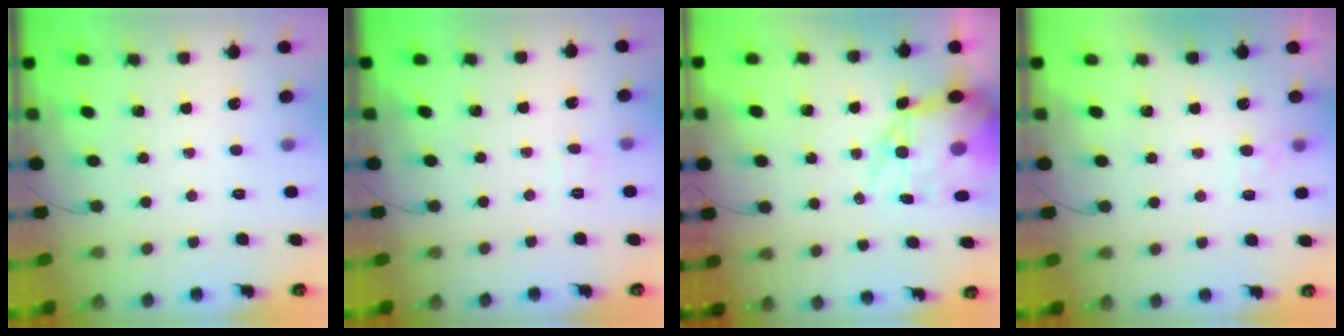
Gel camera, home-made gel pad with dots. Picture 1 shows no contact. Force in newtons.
{"total": 4.2, "press": 4.0, "slide": 1.3}
{"total": 15.3, "press": 14.8, "slide": 3.8}
{"total": 3.7, "press": 3.4, "slide": 1.5}